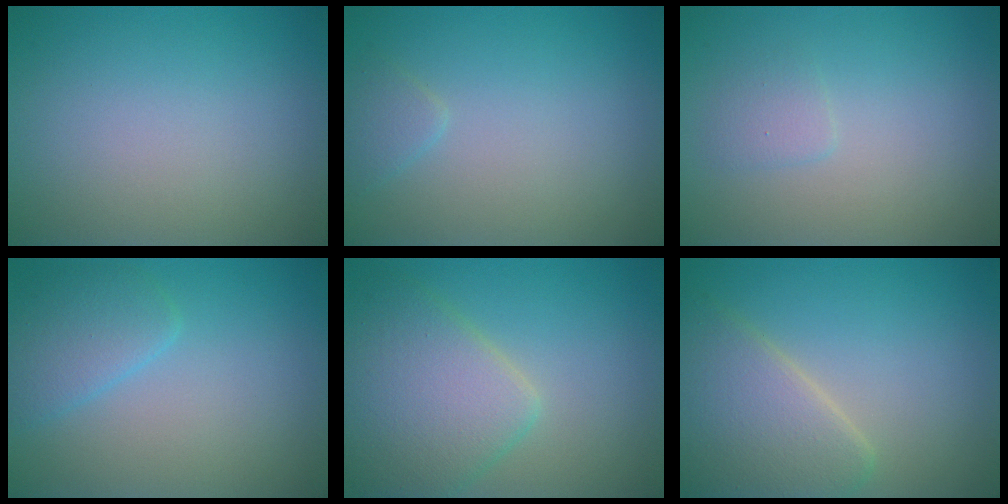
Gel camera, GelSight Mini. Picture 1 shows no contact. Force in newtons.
{"total": 1.1, "press": 1.1, "slide": 0.1}
{"total": 1.1, "press": 1.1, "slide": 0.1}
{"total": 2.8, "press": 2.8, "slide": 0.2}
{"total": 6.3, "press": 6.3, "slide": 0.3}
{"total": 5.8, "press": 5.7, "slide": 0.3}